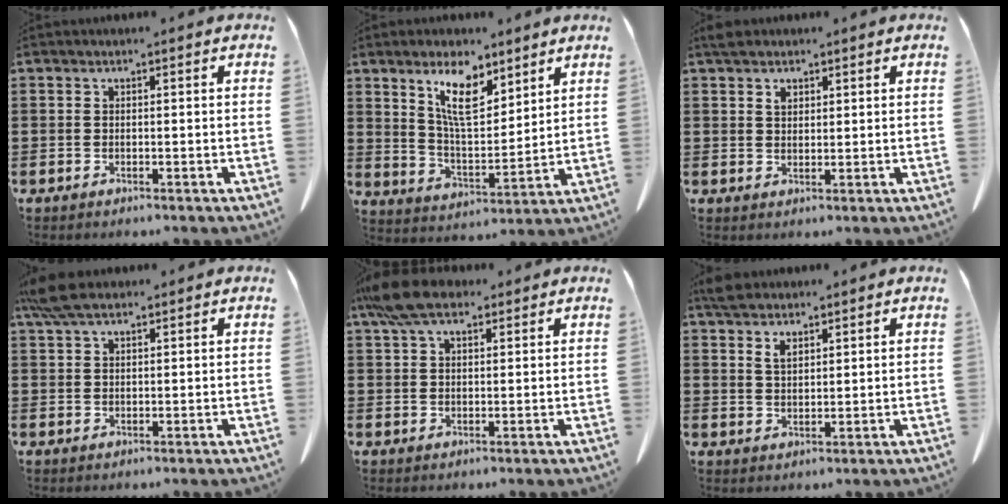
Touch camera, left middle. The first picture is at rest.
{"total": 9.4, "force": [6.3, 3.2, 6.1], "torque": [-0.121, -0.021, 0.113]}
{"total": 2.2, "force": [1.6, 1.2, 0.9], "torque": [-0.015, 0.000, 0.029]}
{"total": 5.2, "force": [3.7, 1.5, 3.3], "torque": [-0.082, -0.002, 0.068]}
{"total": 7.0, "force": [4.9, 2.7, 4.1], "torque": [-0.097, 0.000, 0.094]}
{"total": 3.4, "force": [2.6, 1.5, 1.6], "torque": [-0.039, 0.006, 0.050]}